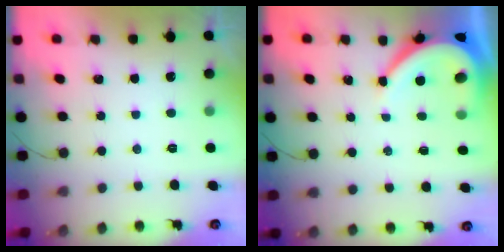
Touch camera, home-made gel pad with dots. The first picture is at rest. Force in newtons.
{"total": 7.7, "press": 7.6, "slide": 1.1}